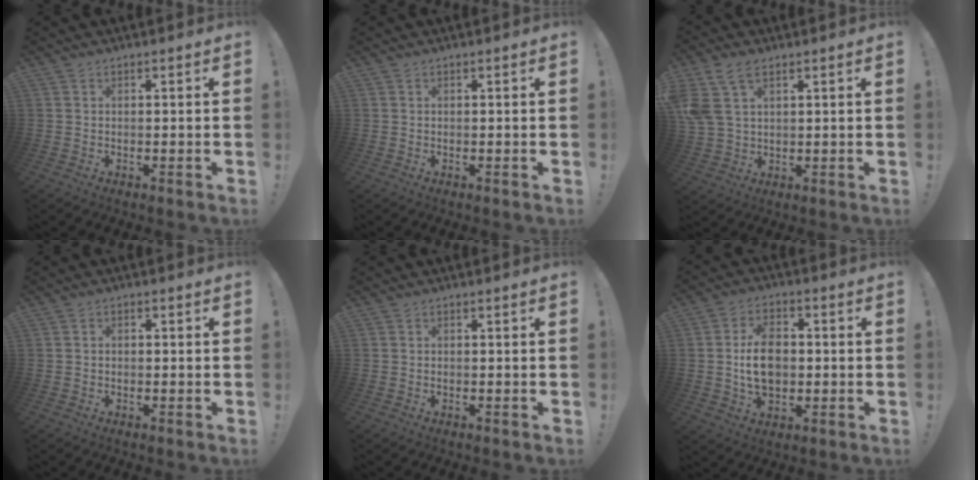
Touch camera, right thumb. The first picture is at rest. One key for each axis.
{"total": 0.0}
{"total": 10.1, "fx": 5.2, "fy": 5.8, "fz": 6.5, "tx": -0.126, "ty": -0.016, "tz": 0.101}
{"total": 1.1, "fx": -0.8, "fy": 0.7, "fz": 0.5, "tx": -0.012, "ty": 0.006, "tz": -0.013}
{"total": 0.0}
{"total": 11.7, "fx": 0.0, "fy": 8.3, "fz": 8.3, "tx": -0.135, "ty": 0.003, "tz": -0.001}